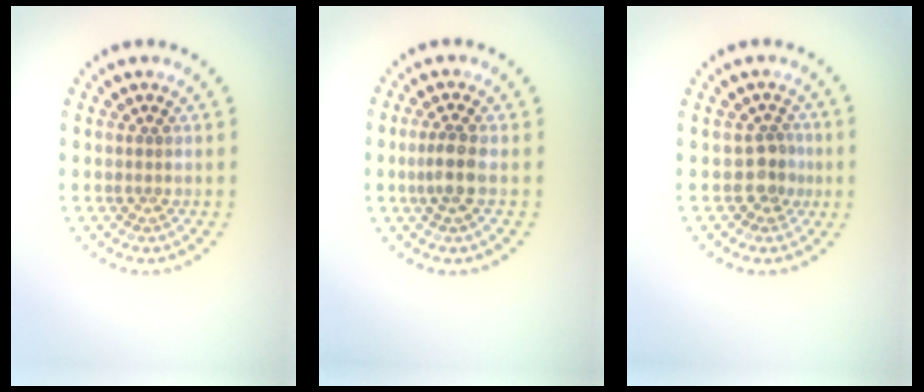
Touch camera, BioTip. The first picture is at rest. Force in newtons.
{"total": 2.0, "press": 1.7, "slide": 0.9}
{"total": 2.1, "press": 1.7, "slide": 1.3}